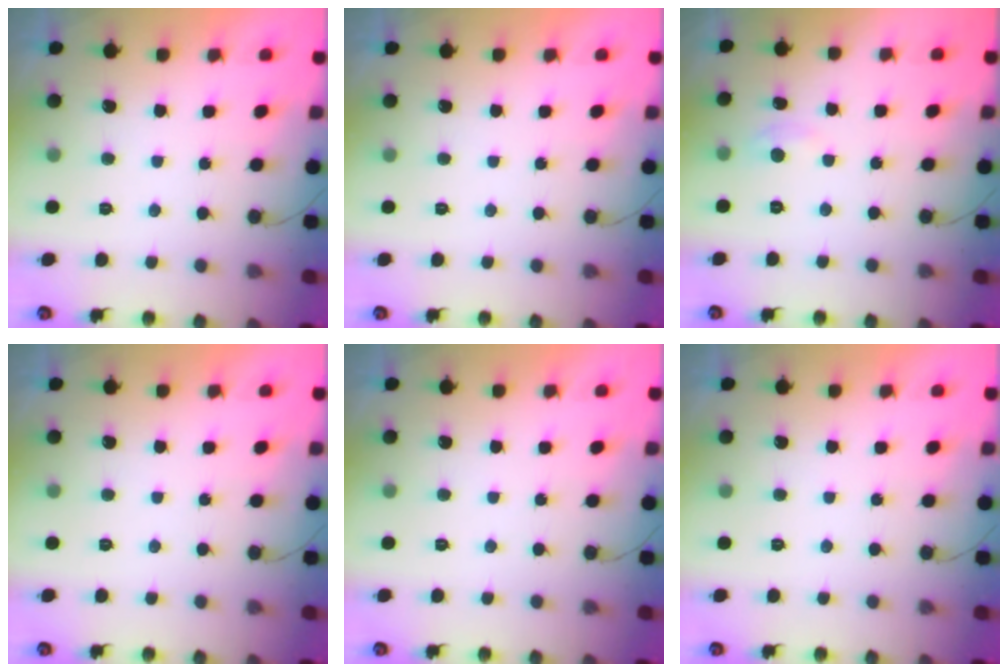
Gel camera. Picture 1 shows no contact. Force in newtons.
{"total": 0.0}
{"total": 2.5, "press": 2.4, "slide": 0.3}
{"total": 0.0}
{"total": 0.0}
{"total": 0.0}